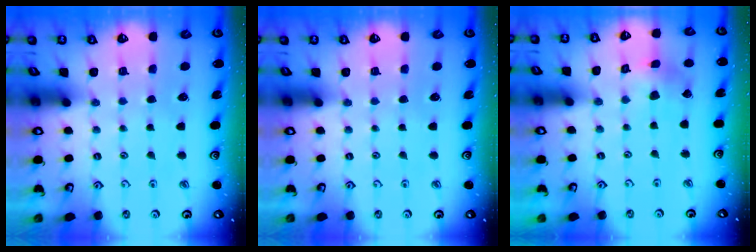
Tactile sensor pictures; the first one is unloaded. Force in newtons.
{"total": 0.0}
{"total": 2.6, "press": 2.5, "slide": 0.3}